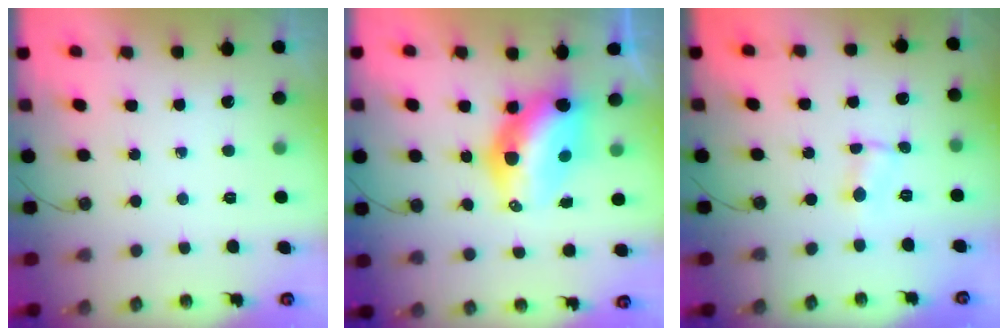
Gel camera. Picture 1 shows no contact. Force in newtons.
{"total": 11.9, "press": 11.8, "slide": 1.2}
{"total": 1.2, "press": 1.2, "slide": 0.2}